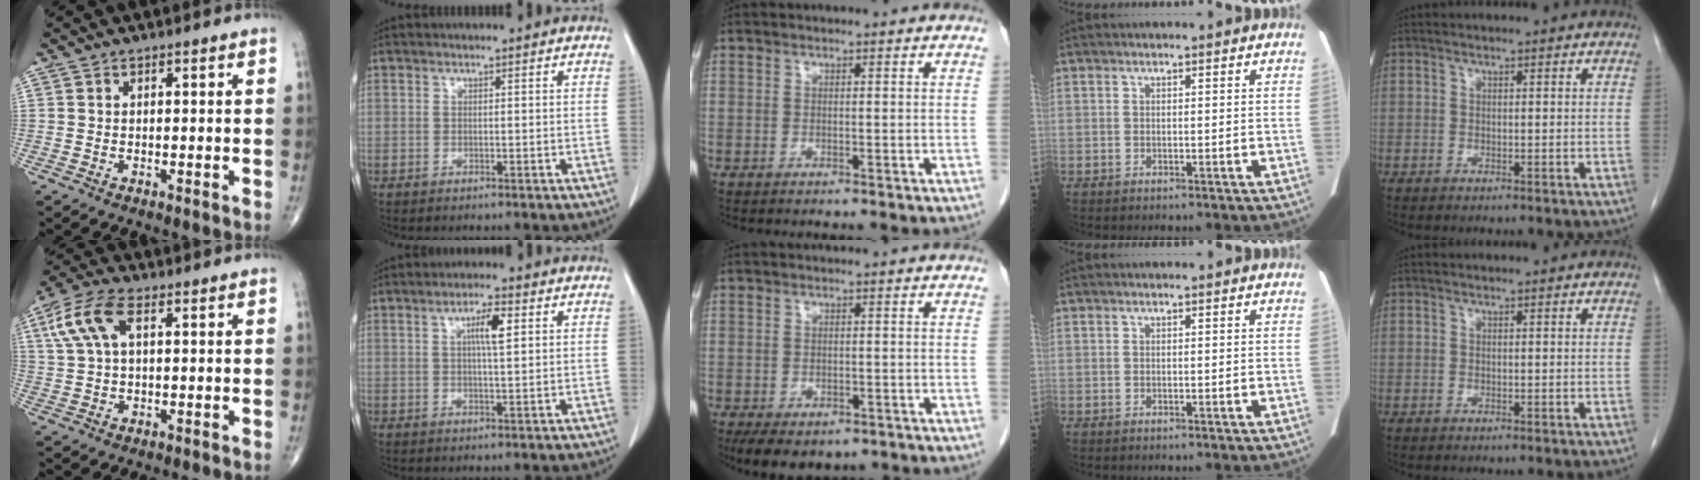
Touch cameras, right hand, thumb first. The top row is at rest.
{"thumb": {"total": 8.5, "force": [2.7, 4.1, 7.0], "torque": [-0.160, 0.021, 0.052]}, "index": {"total": 4.3, "force": [1.4, 0.5, 4.0], "torque": [-0.071, 0.001, 0.023]}, "middle": {"total": 8.6, "force": [-5.9, 4.5, 4.3], "torque": [-0.068, -0.005, -0.081]}}